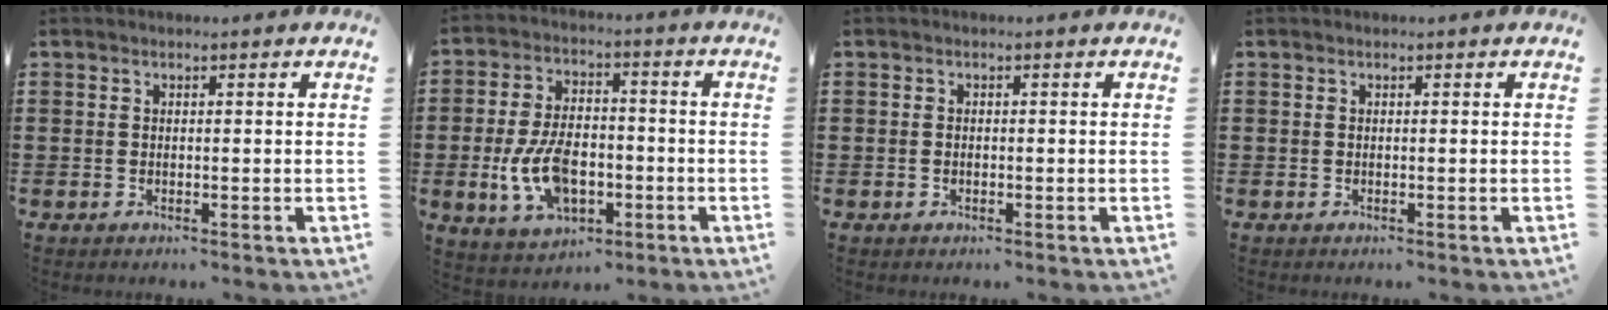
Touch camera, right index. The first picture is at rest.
{"total": 10.0, "force": [-2.5, 5.7, 7.8], "torque": [-0.177, 0.000, -0.047]}
{"total": 0.5, "force": [-0.2, 0.3, 0.4], "torque": [-0.011, 0.000, -0.004]}
{"total": 0.0}